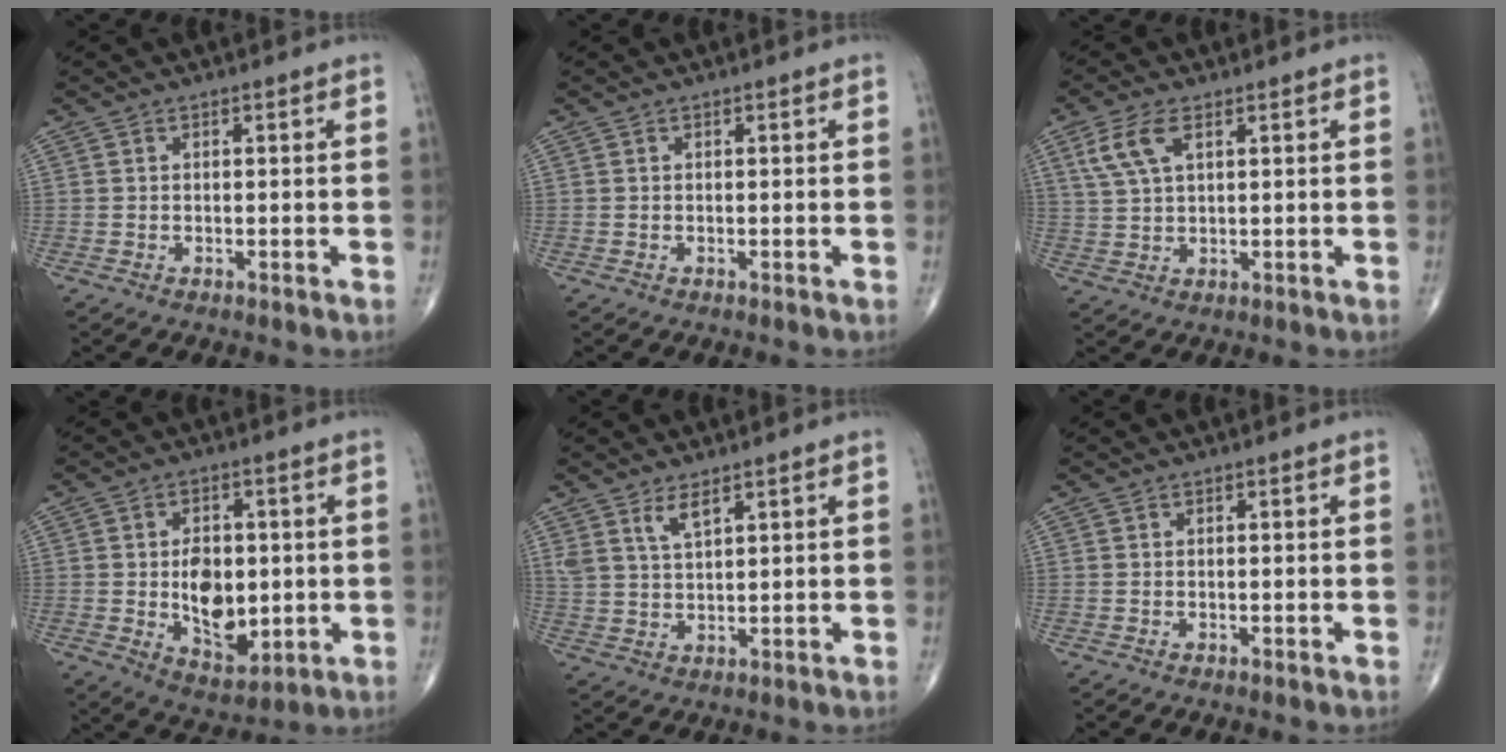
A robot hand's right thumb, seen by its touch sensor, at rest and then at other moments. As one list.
[{"total": 0.0}, {"total": 6.3, "force": [2.8, 2.9, 4.9], "torque": [-0.111, 0.002, 0.060]}, {"total": 11.6, "force": [-0.5, 7.3, 8.9], "torque": [-0.107, -0.008, 0.007]}, {"total": 4.0, "force": [2.7, 1.2, 2.7], "torque": [-0.052, -0.018, 0.058]}, {"total": 0.0}]